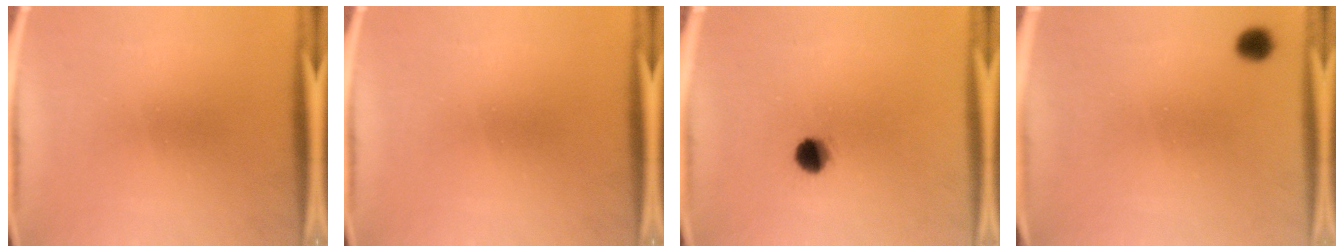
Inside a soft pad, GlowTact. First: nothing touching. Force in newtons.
{"total": 0.0}
{"total": 4.8}
{"total": 2.2}